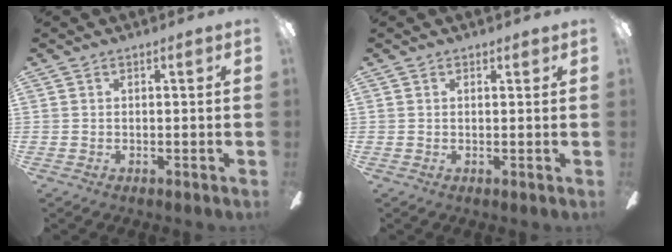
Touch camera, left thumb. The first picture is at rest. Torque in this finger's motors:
{"motor_torque": [-0.41, -0.29, -0.59, 0.15, 0.02]}